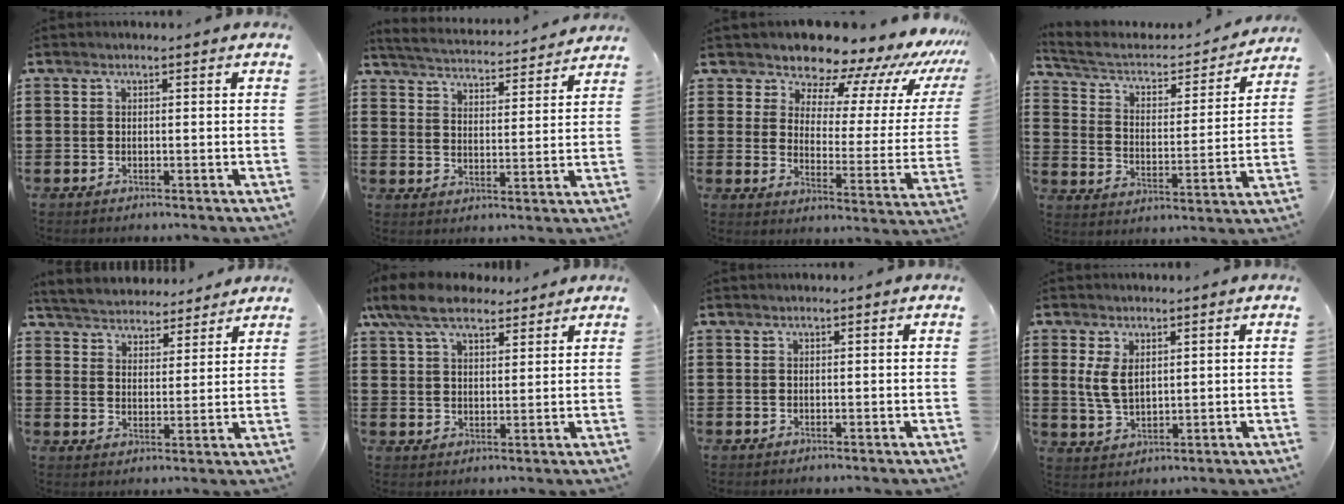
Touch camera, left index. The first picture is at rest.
{"total": 3.9, "force": [3.8, -0.4, 0.3], "torque": [-0.029, -0.036, 0.060]}
{"total": 10.0, "force": [9.2, 2.6, 2.9], "torque": [-0.064, -0.081, 0.153]}
{"total": 3.9, "force": [2.9, 1.9, 1.7], "torque": [-0.054, -0.023, 0.040]}
{"total": 4.5, "force": [4.5, 0.7, 0.0], "torque": [-0.023, -0.026, 0.077]}
{"total": 8.5, "force": [6.7, 3.3, 4.2], "torque": [-0.100, -0.006, 0.127]}
{"total": 0.0}
{"total": 4.5, "force": [1.3, 2.5, 3.5], "torque": [-0.081, 0.003, 0.022]}